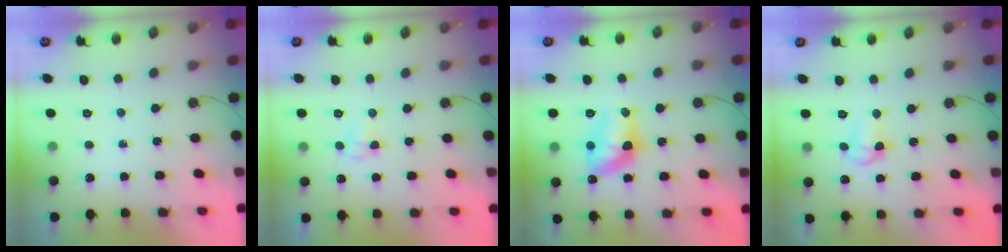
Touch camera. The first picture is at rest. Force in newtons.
{"total": 4.4, "press": 4.4, "slide": 0.5}
{"total": 14.4, "press": 14.3, "slide": 1.1}
{"total": 6.1, "press": 6.0, "slide": 1.0}